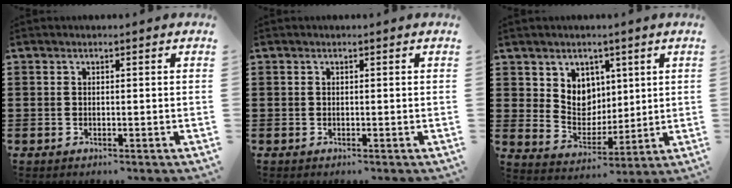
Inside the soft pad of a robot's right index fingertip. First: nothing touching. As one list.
[{"total": 0.0}, {"total": 6.3, "force": [3.3, 5.4, 0.9], "torque": [-0.035, -0.012, 0.060]}]